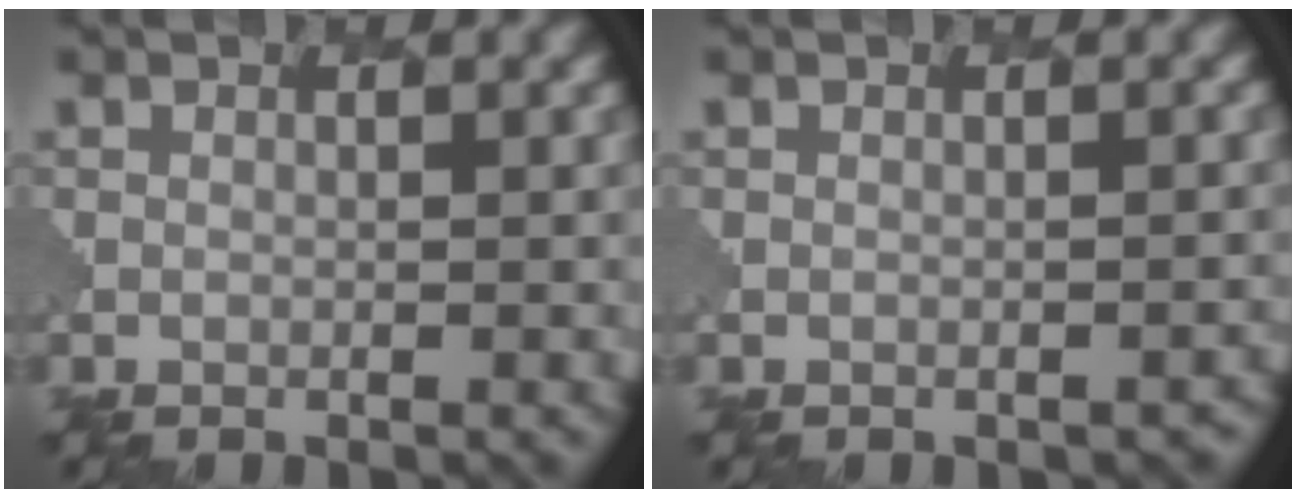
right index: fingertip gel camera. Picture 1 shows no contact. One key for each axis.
{"total": 1.4, "fx": -1.3, "fy": 0.6, "fz": 0.2, "tx": 0.006, "ty": -0.002, "tz": -0.007}